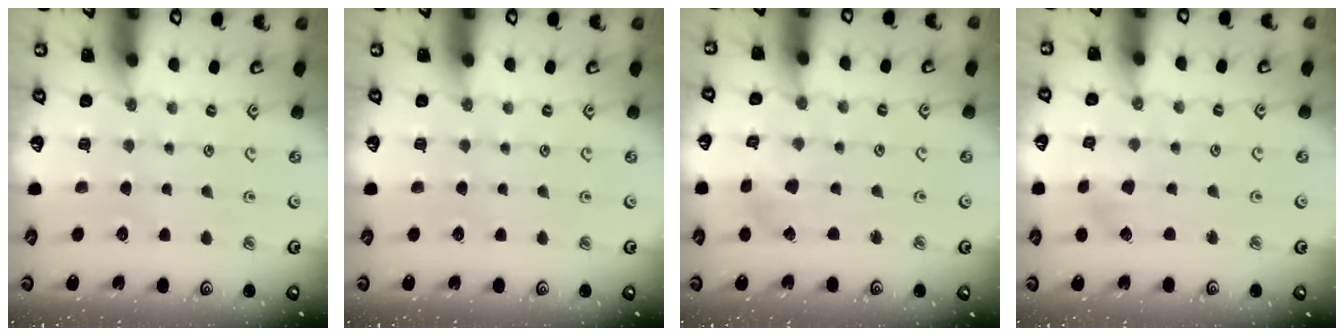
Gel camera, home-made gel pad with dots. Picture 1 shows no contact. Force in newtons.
{"total": 0.0}
{"total": 2.7, "press": 2.7, "slide": 0.2}
{"total": 2.6, "press": 2.6, "slide": 0.4}